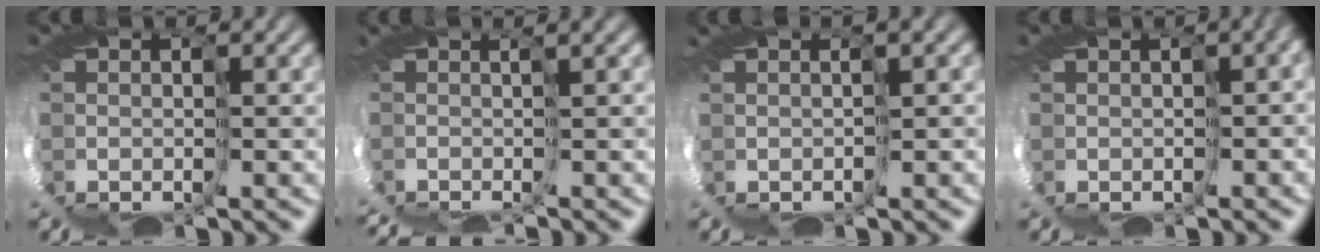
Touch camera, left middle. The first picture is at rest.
{"total": 5.1, "force": [-3.5, -3.0, -2.3], "torque": [0.018, -0.017, -0.028]}
{"total": 3.5, "force": [0.4, -2.8, -2.0], "torque": [0.039, -0.012, 0.016]}
{"total": 1.9, "force": [-0.6, 0.7, 1.7], "torque": [-0.027, 0.004, 0.014]}